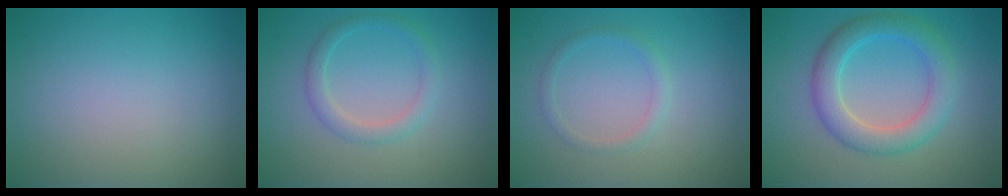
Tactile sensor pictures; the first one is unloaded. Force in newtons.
{"total": 2.0, "press": 2.0, "slide": 0.1}
{"total": 1.3, "press": 1.3, "slide": 0.1}
{"total": 4.6, "press": 4.6, "slide": 0.1}